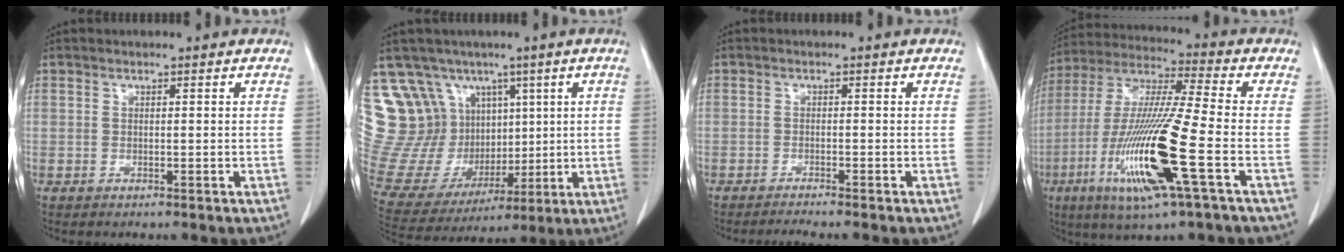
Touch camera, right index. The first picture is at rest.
{"total": 21.5, "force": [9.5, 17.2, 8.6], "torque": [-0.213, 0.068, 0.211]}
{"total": 3.3, "force": [-2.9, -0.6, 1.4], "torque": [-0.014, -0.003, -0.044]}
{"total": 18.4, "force": [-6.0, 0.5, 17.4], "torque": [-0.370, -0.024, -0.115]}